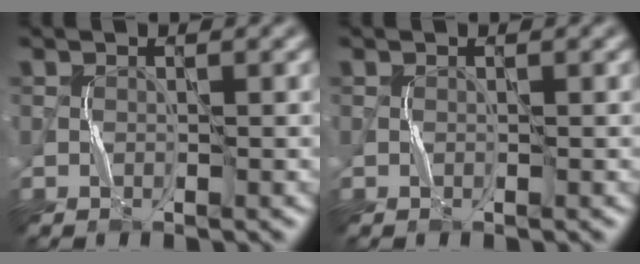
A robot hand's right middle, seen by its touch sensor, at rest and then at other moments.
{"total": 0.0}